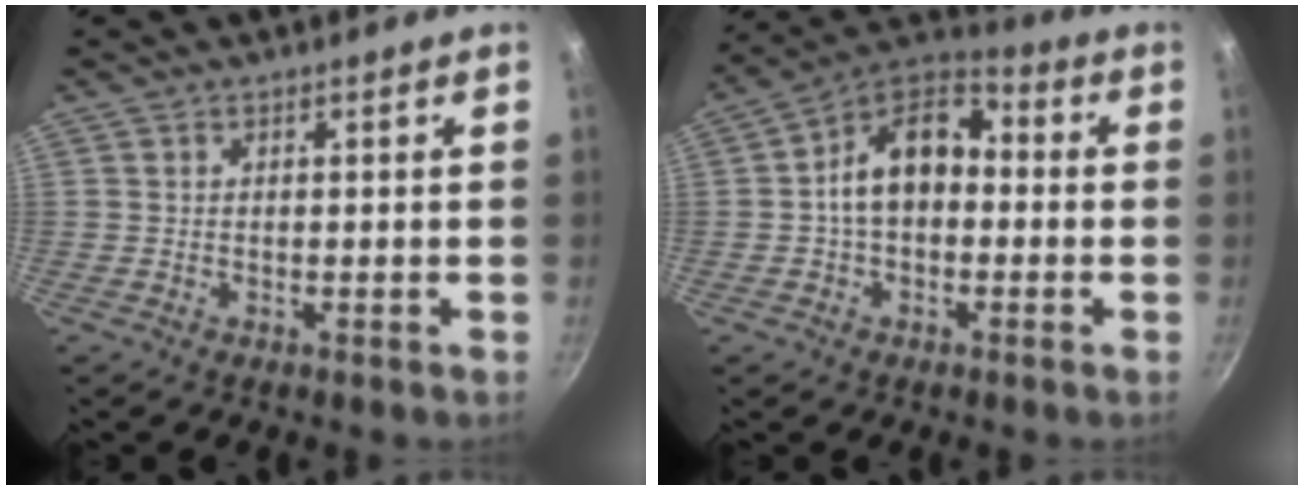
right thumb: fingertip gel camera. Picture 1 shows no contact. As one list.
[{"total": 13.1, "force": [-0.2, 9.1, 9.5], "torque": [-0.124, 0.047, -0.024]}]